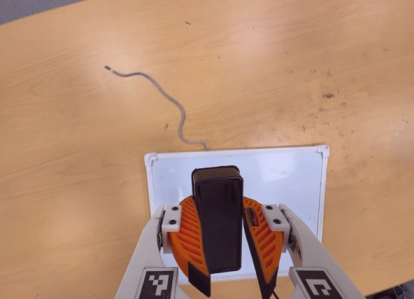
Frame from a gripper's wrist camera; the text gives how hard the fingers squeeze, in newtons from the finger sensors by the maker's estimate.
{"total": 10.7, "left": 10.3, "right": 11.1}